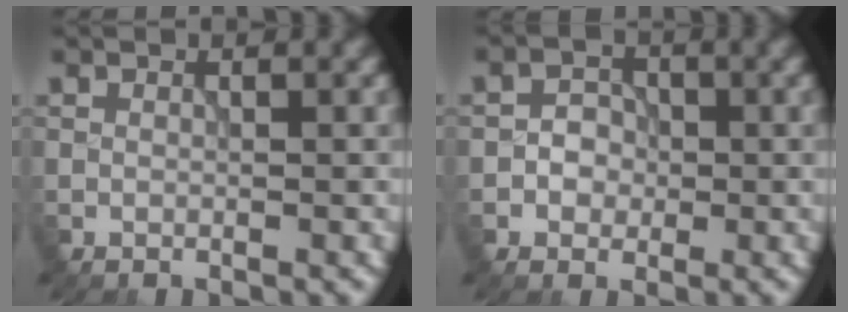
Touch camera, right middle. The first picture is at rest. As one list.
[{"total": 2.0, "force": [-0.5, 1.8, 0.9], "torque": [-0.006, 0.003, -0.010]}]